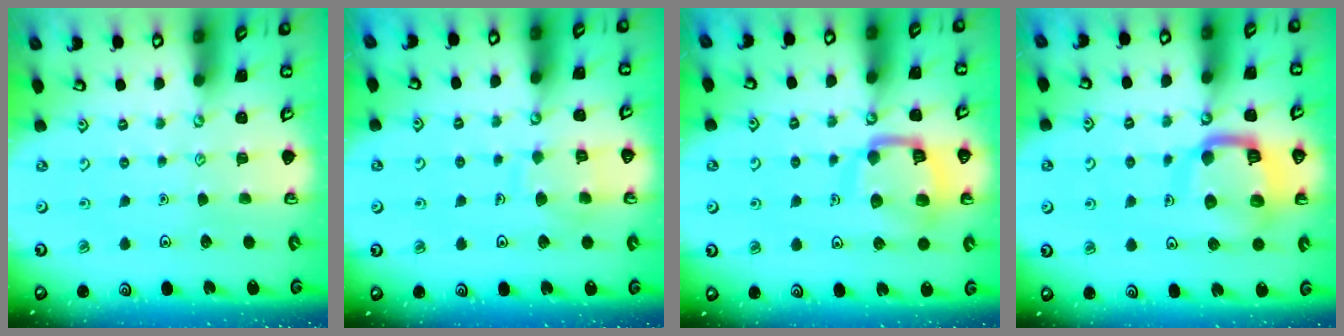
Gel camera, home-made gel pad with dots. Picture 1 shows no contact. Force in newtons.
{"total": 8.0, "press": 8.0, "slide": 0.8}
{"total": 13.7, "press": 13.7, "slide": 1.4}
{"total": 13.4, "press": 13.3, "slide": 1.6}